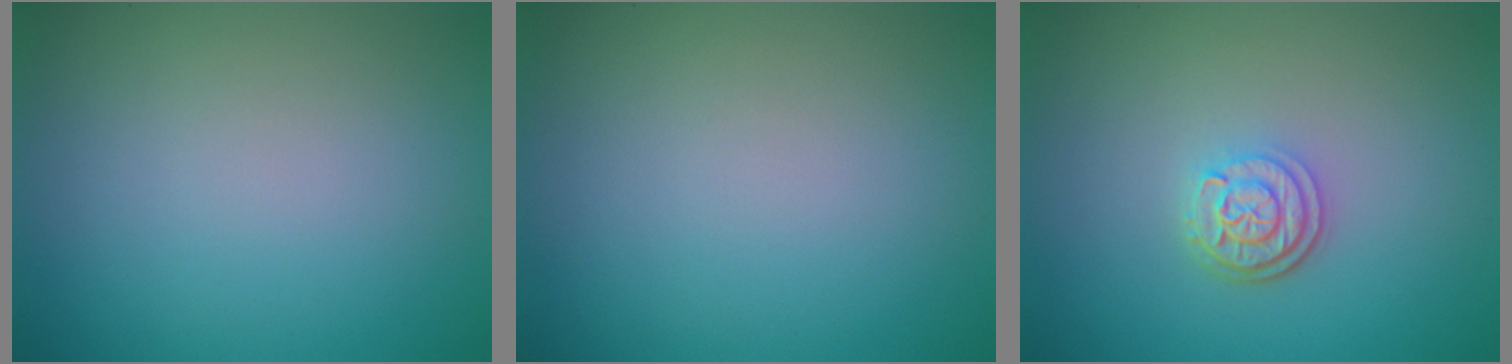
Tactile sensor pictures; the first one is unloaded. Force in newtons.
{"total": 0.0}
{"total": 2.9, "press": 2.4, "slide": 1.7}